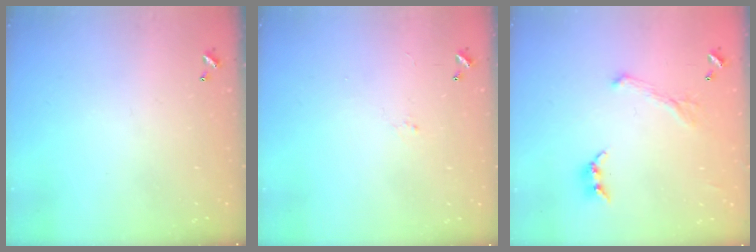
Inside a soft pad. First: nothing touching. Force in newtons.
{"total": 0.6, "press": 0.2, "slide": 0.6}
{"total": 2.1, "press": 2.0, "slide": 0.7}